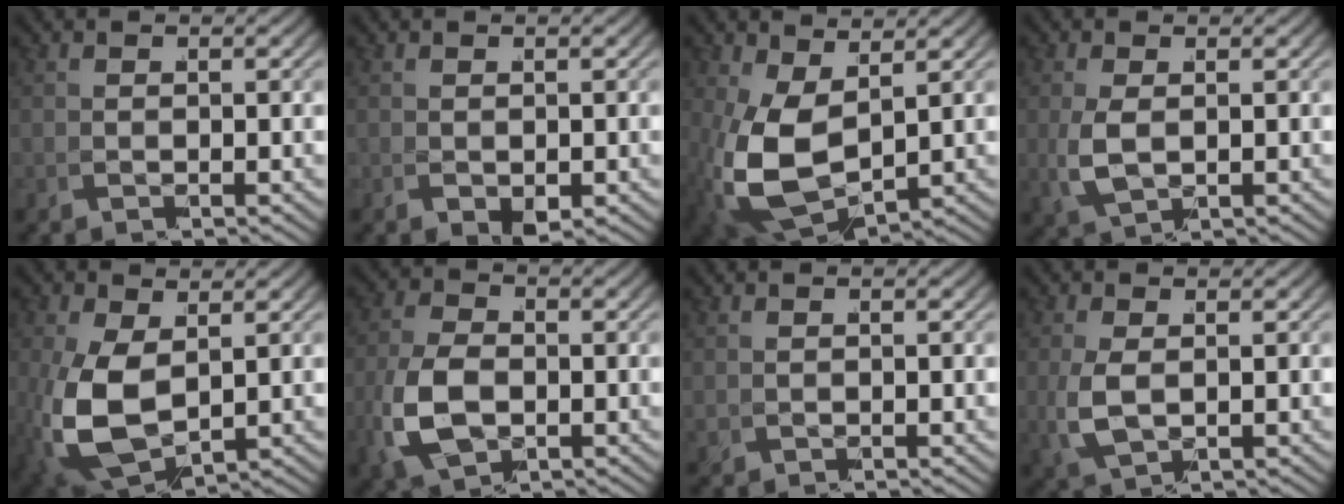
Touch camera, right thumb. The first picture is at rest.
{"total": 2.0, "force": [-0.2, 1.2, 1.5], "torque": [-0.033, -0.011, 0.005]}
{"total": 8.9, "force": [-0.6, 5.7, 6.9], "torque": [-0.195, -0.059, 0.028]}
{"total": 3.3, "force": [0.3, 2.0, 2.6], "torque": [-0.082, -0.011, 0.021]}
{"total": 8.7, "force": [-0.9, 5.7, 6.5], "torque": [-0.184, -0.050, 0.020]}
{"total": 6.6, "force": [-0.8, 4.4, 4.9], "torque": [-0.124, -0.020, 0.003]}
{"total": 0.8, "force": [0.0, 0.7, 0.3], "torque": [-0.017, -0.004, 0.007]}
{"total": 3.6, "force": [0.2, 2.2, 2.8], "torque": [-0.089, -0.012, 0.022]}